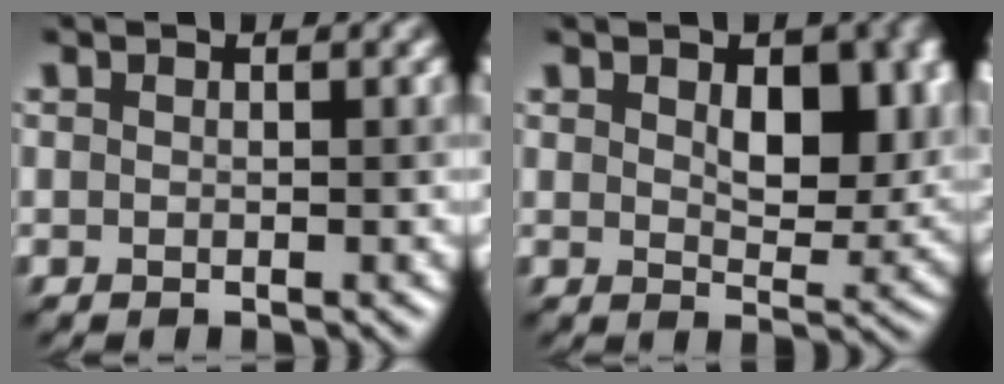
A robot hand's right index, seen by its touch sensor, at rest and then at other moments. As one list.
[{"total": 7.0, "force": [2.0, 3.9, 5.4], "torque": [-0.073, -0.008, 0.044]}]